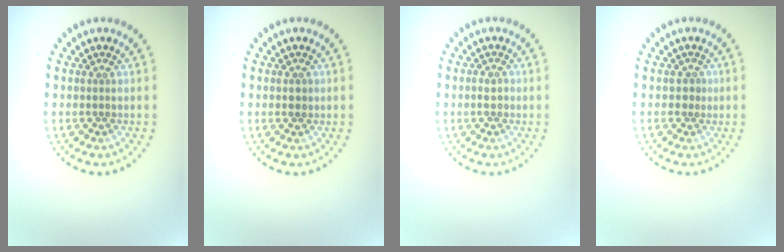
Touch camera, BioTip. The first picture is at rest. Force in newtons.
{"total": 0.7, "press": 0.7, "slide": 0.1}
{"total": 1.1, "press": 1.1, "slide": 0.2}
{"total": 0.8, "press": 0.5, "slide": 0.6}